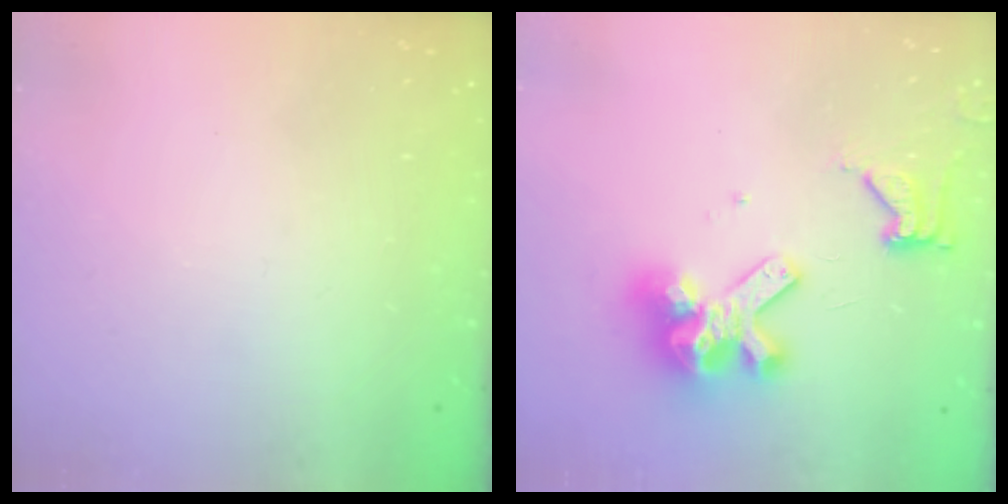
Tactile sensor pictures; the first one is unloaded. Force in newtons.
{"total": 13.3, "press": 13.2, "slide": 1.6}